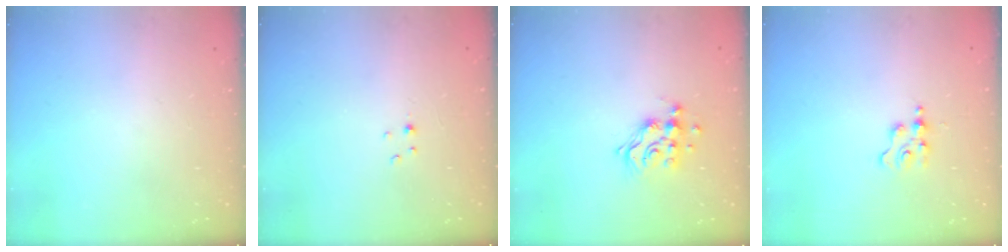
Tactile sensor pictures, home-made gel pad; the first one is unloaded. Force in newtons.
{"total": 1.4, "press": 1.3, "slide": 0.2}
{"total": 10.8, "press": 10.8, "slide": 0.8}
{"total": 2.5, "press": 2.5, "slide": 0.3}